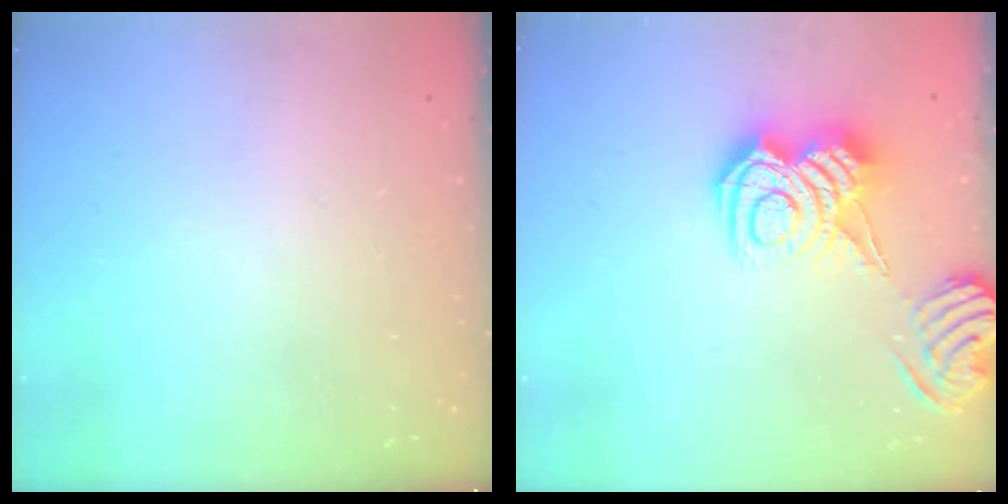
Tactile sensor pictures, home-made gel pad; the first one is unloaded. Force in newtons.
{"total": 9.6, "press": 9.5, "slide": 1.1}